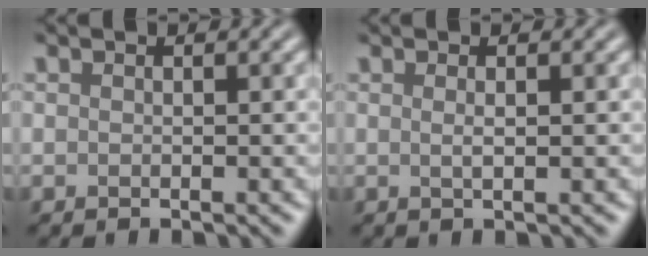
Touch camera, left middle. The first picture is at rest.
{"total": 1.5, "force": [0.4, 0.5, 1.3], "torque": [-0.014, 0.002, -0.004]}